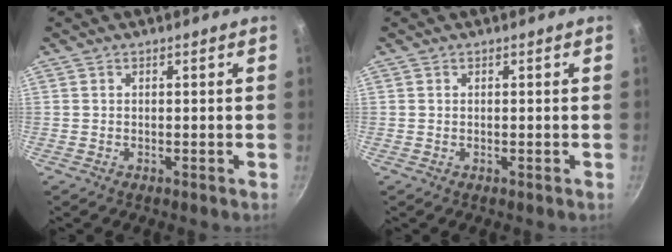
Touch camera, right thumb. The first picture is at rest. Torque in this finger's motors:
{"motor_torque": [0.25, 0.17, -0.13, 0.01, 0.06]}